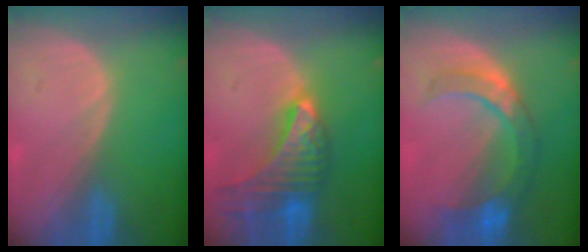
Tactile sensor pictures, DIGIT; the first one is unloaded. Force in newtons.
{"total": 9.8, "press": 8.7, "slide": 4.5}
{"total": 8.5, "press": 7.7, "slide": 3.4}